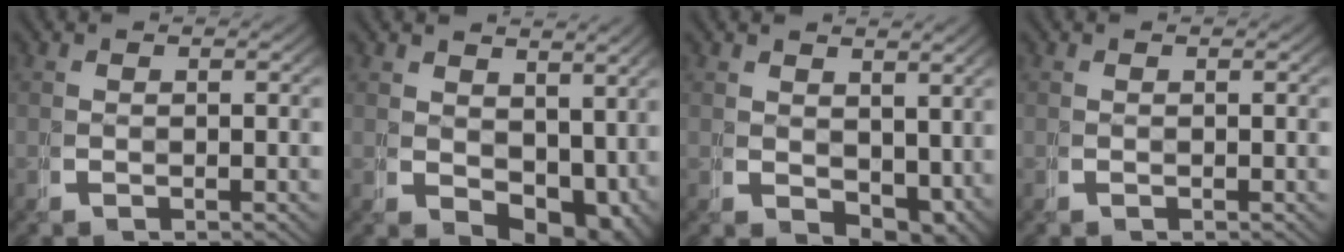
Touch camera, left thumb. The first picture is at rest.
{"total": 5.4, "force": [-0.2, 3.6, 4.0], "torque": [-0.045, -0.031, 0.016]}
{"total": 3.4, "force": [0.7, 2.4, 2.3], "torque": [-0.027, -0.023, 0.026]}
{"total": 0.0}